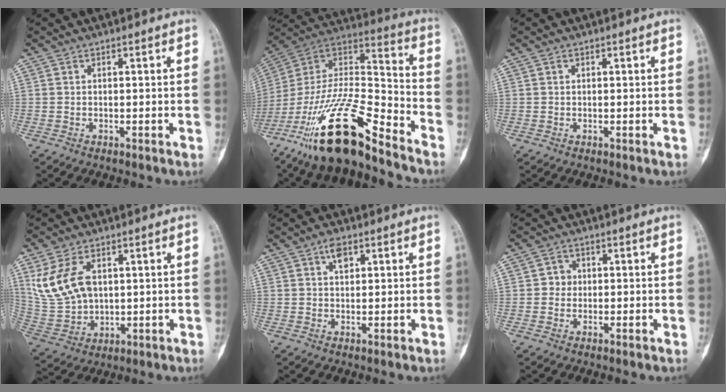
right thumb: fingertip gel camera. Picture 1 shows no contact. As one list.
[{"total": 23.7, "force": [-16.7, 6.3, 15.6], "torque": [-0.327, 0.064, -0.306]}, {"total": 0.0}, {"total": 11.7, "force": [3.7, 7.5, 8.1], "torque": [-0.157, -0.010, 0.090]}, {"total": 2.8, "force": [1.5, 1.6, 1.9], "torque": [-0.022, -0.002, 0.022]}, {"total": 2.3, "force": [0.0, 2.2, 0.7], "torque": [0.006, 0.007, -0.005]}]